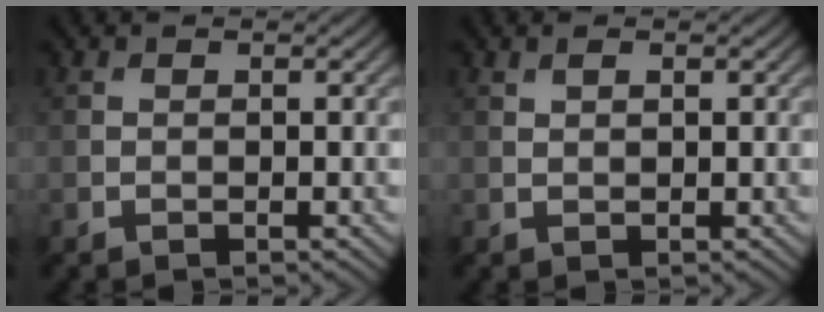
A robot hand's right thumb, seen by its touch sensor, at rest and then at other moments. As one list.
[{"total": 0.9, "force": [0.6, 0.3, 0.6], "torque": [-0.018, 0.000, 0.012]}]